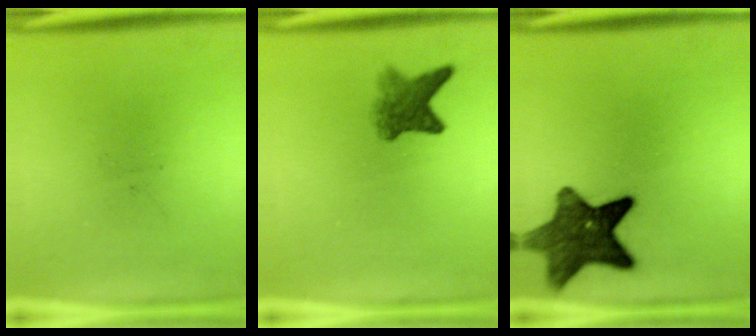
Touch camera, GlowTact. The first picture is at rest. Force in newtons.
{"total": 4.3}
{"total": 11.3}